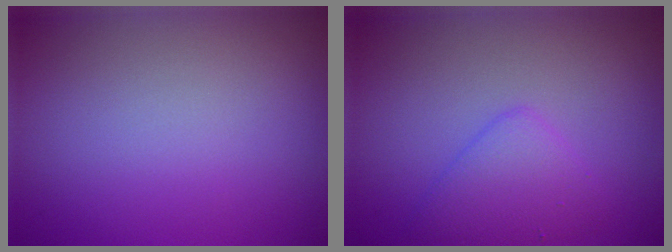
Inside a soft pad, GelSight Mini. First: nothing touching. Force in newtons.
{"total": 2.6, "press": 2.6, "slide": 0.1}